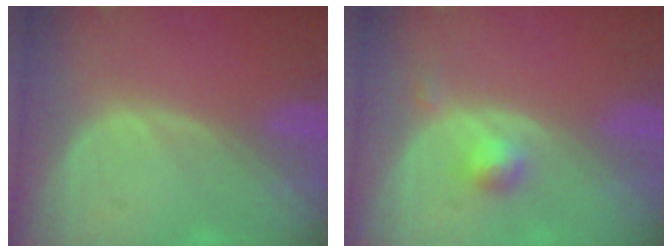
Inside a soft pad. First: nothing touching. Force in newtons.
{"total": 2.4, "press": 2.1, "slide": 1.1}